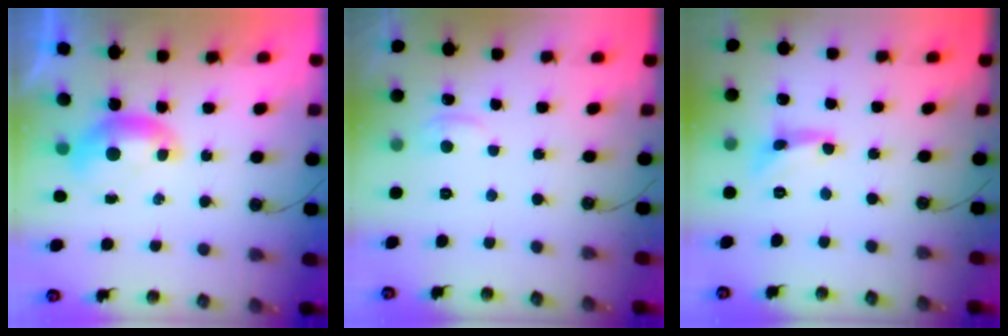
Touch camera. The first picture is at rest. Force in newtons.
{"total": 1.8, "press": 1.7, "slide": 0.6}
{"total": 1.6, "press": 1.6, "slide": 0.3}